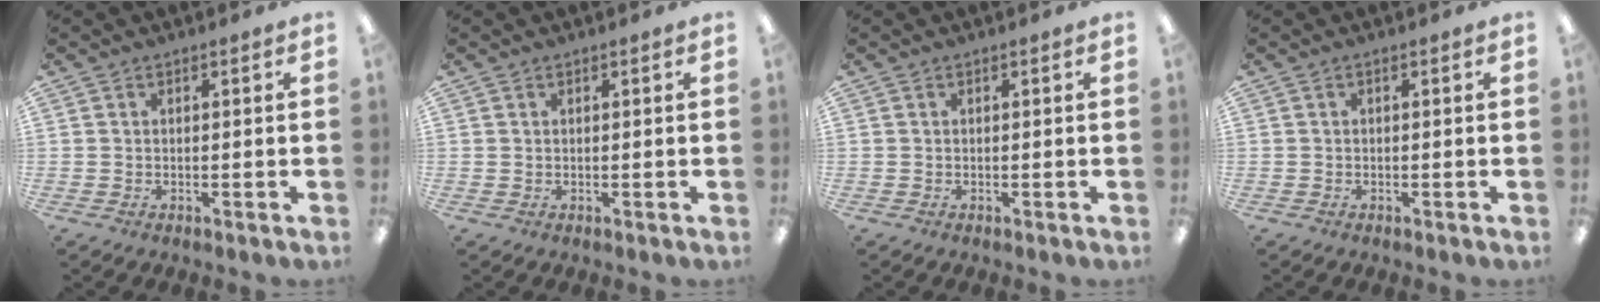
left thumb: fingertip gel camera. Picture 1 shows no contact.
{"total": 0.5, "force": [0.5, 0.1, 0.1], "torque": [-0.002, 0.000, 0.010]}
{"total": 0.0}
{"total": 0.0}